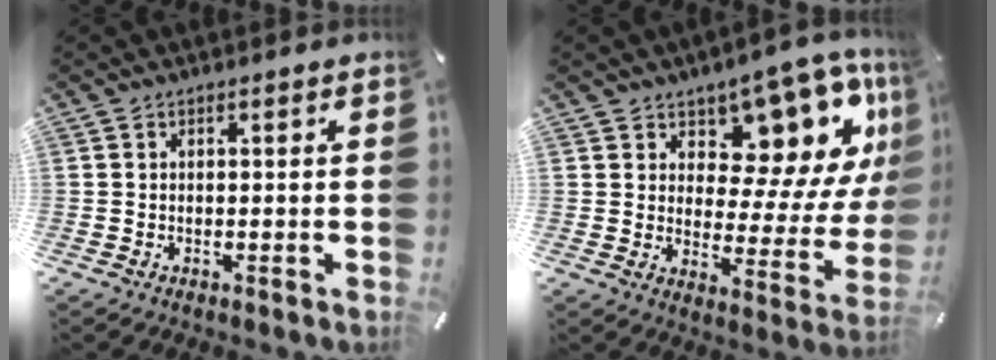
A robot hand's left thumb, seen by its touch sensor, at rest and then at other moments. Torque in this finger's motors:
{"motor_torque": [1.32, 0.04, 0.74, 0.04, 0.09]}